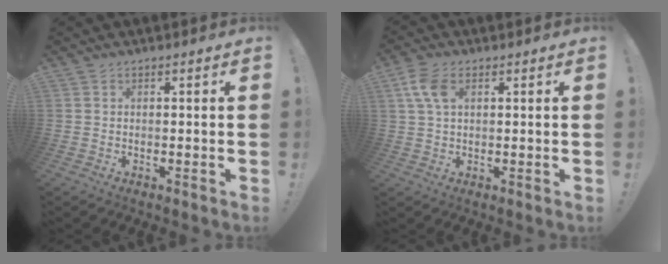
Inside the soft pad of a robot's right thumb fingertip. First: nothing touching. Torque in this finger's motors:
{"motor_torque": [0.85, 1.68, 0.77, -0.35, 0.17]}